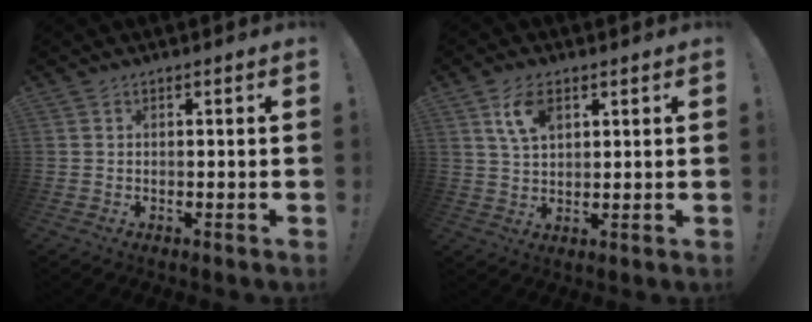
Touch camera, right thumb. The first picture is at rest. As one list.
[{"total": 7.7, "force": [3.6, 4.2, 5.4], "torque": [-0.094, -0.004, 0.066]}]